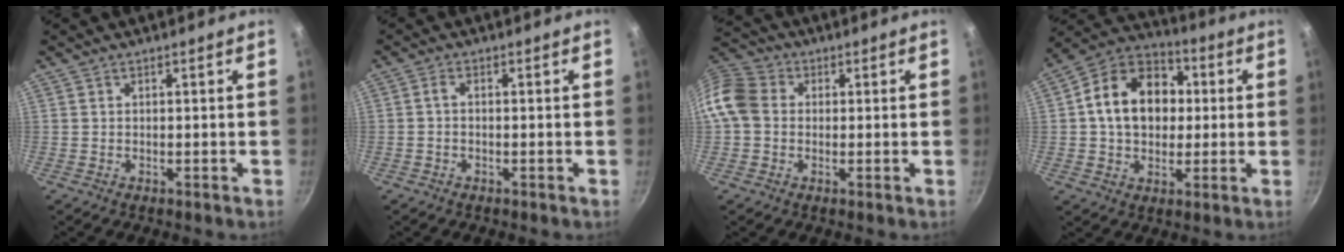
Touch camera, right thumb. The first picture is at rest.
{"total": 1.5, "force": [-0.5, 0.8, 1.2], "torque": [-0.030, 0.011, -0.012]}
{"total": 10.2, "force": [0.1, 8.5, 5.6], "torque": [-0.096, 0.021, -0.017]}
{"total": 16.3, "force": [1.8, 12.4, 10.5], "torque": [-0.144, 0.027, 0.013]}